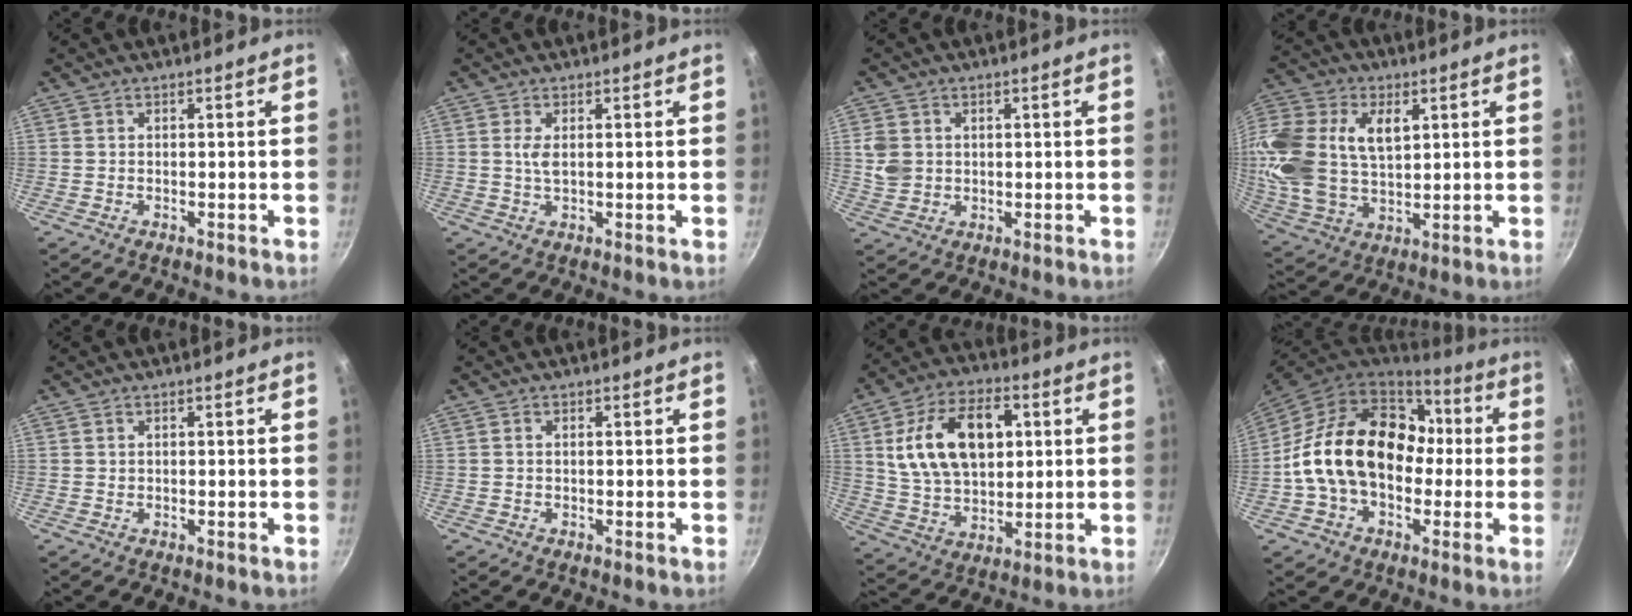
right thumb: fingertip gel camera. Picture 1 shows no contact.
{"total": 2.3, "force": [0.6, 0.8, 2.1], "torque": [-0.042, -0.005, 0.011]}
{"total": 5.6, "force": [0.9, 4.7, 2.8], "torque": [-0.039, -0.002, 0.024]}
{"total": 22.7, "force": [5.8, 15.0, 16.0], "torque": [-0.358, 0.008, 0.109]}
{"total": 0.0}
{"total": 0.5, "force": [0.1, 0.3, 0.4], "torque": [-0.008, 0.002, 0.001]}
{"total": 18.7, "force": [4.2, 11.8, 13.8], "torque": [-0.210, 0.001, 0.075]}
{"total": 22.0, "force": [0.2, 15.9, 15.1], "torque": [-0.235, 0.051, 0.002]}